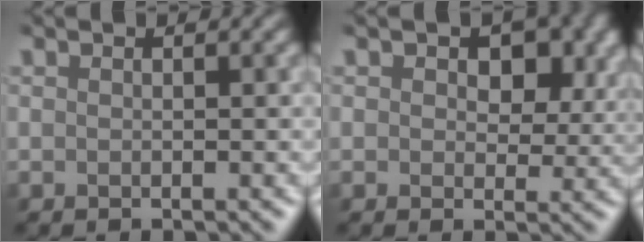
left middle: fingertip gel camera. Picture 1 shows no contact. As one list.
[{"total": 7.0, "force": [2.3, 4.8, 4.6], "torque": [-0.053, 0.020, 0.021]}]